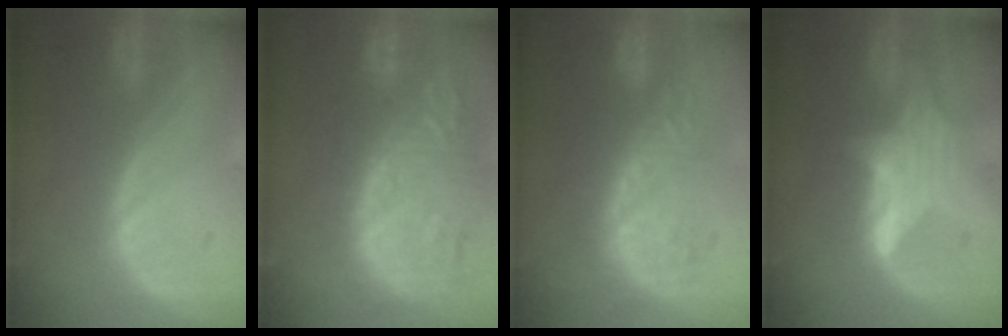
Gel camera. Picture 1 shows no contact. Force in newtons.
{"total": 13.7, "press": 12.2, "slide": 6.3}
{"total": 8.8, "press": 8.6, "slide": 1.9}
{"total": 5.8, "press": 5.8, "slide": 0.8}